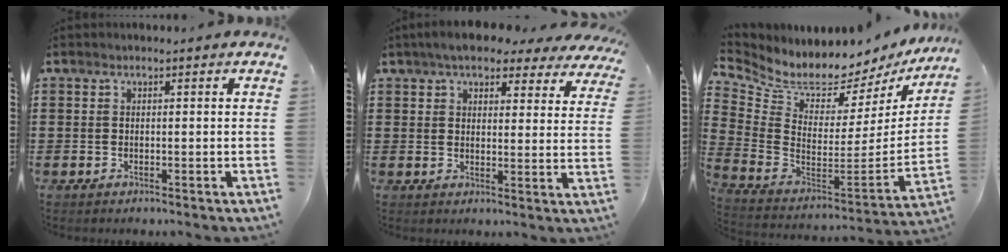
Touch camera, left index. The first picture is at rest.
{"total": 5.8, "force": [5.0, 1.6, 2.3], "torque": [-0.058, -0.011, 0.091]}
{"total": 5.7, "force": [5.1, 1.9, 1.5], "torque": [-0.067, -0.060, 0.083]}